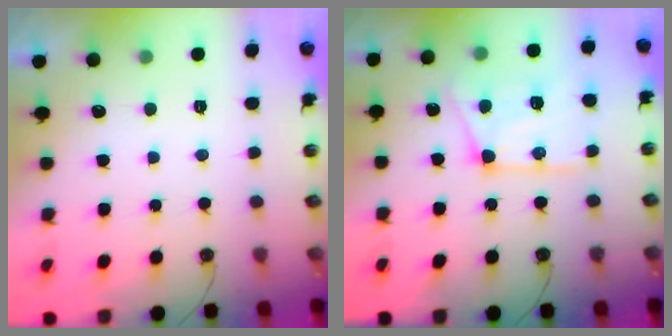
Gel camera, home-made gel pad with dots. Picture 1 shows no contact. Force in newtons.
{"total": 17.2, "press": 17.1, "slide": 1.2}